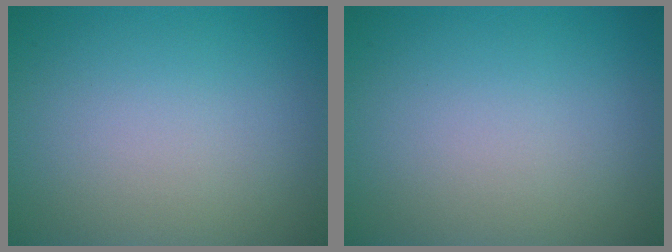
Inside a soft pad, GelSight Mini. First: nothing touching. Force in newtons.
{"total": 0.0}